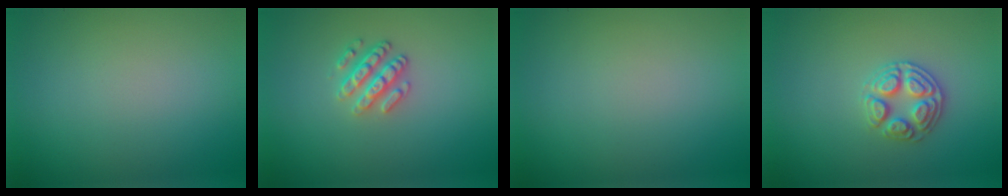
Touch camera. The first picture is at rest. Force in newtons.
{"total": 2.5, "press": 2.4, "slide": 0.8}
{"total": 0.0}
{"total": 2.9, "press": 2.9, "slide": 0.1}